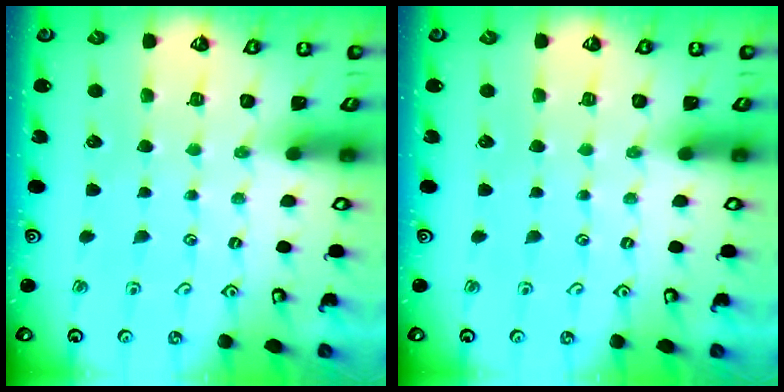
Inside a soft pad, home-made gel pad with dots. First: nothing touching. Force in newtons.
{"total": 0.0}